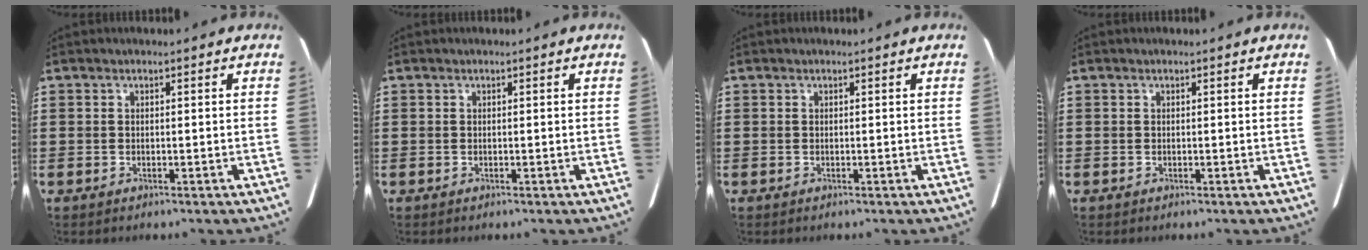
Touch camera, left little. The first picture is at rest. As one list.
[{"total": 0.0}, {"total": 0.0}, {"total": 0.0}]